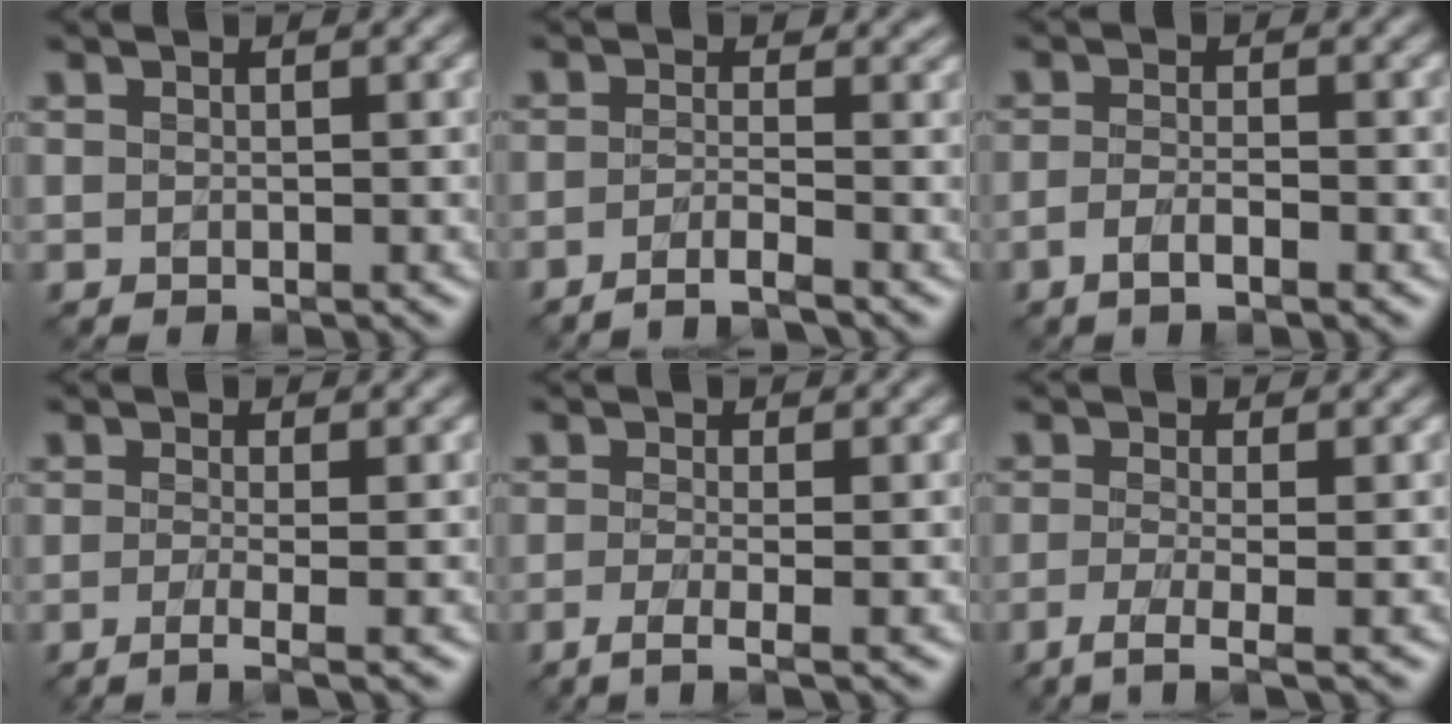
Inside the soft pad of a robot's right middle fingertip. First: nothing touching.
{"total": 2.5, "force": [-1.7, 0.5, 1.7], "torque": [-0.023, 0.001, -0.045]}
{"total": 2.2, "force": [-1.2, 0.6, 1.7], "torque": [-0.033, -0.002, -0.027]}
{"total": 2.7, "force": [-0.9, 0.9, 2.4], "torque": [-0.028, -0.006, -0.027]}
{"total": 2.8, "force": [-1.2, 0.8, 2.4], "torque": [-0.034, -0.011, -0.033]}
{"total": 3.2, "force": [-1.5, 0.8, 2.7], "torque": [-0.045, -0.010, -0.039]}